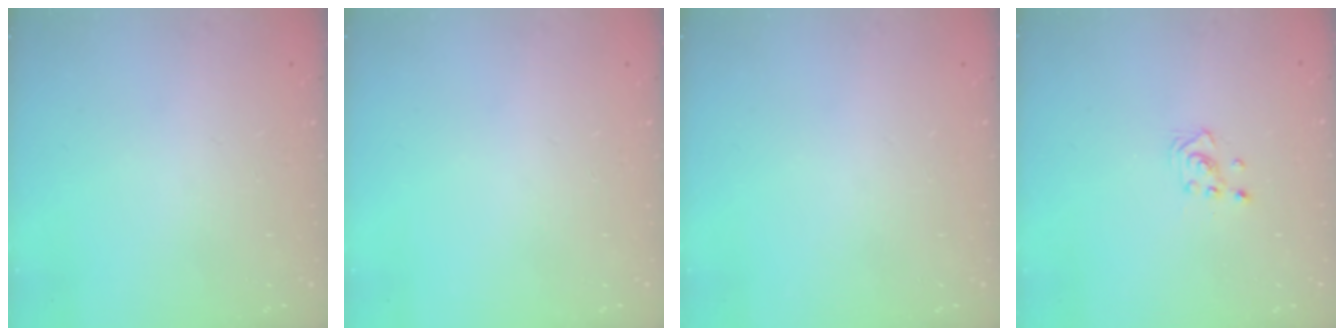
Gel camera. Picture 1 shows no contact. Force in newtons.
{"total": 0.0}
{"total": 0.0}
{"total": 2.8, "press": 2.8, "slide": 0.3}